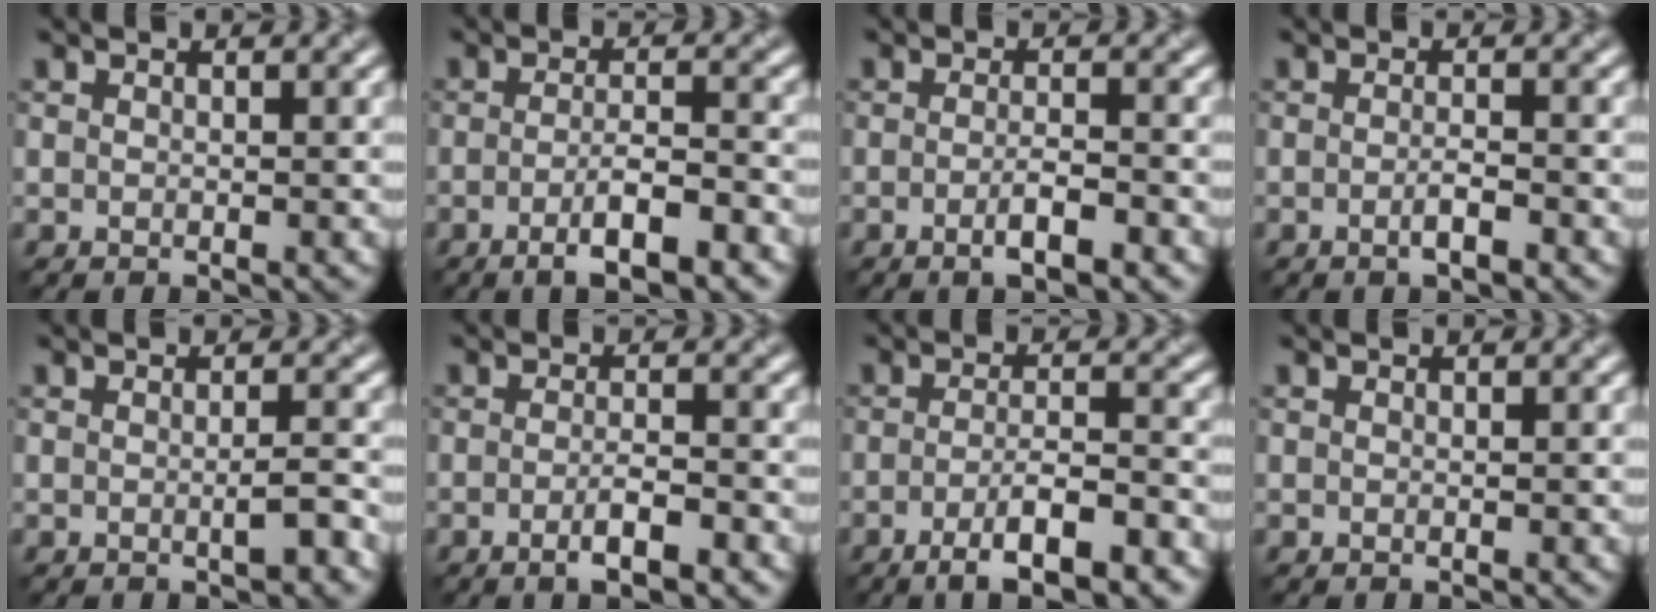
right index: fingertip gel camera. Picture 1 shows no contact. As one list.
[{"total": 4.8, "force": [-2.3, 1.0, 4.1], "torque": [-0.068, 0.001, -0.038]}, {"total": 2.9, "force": [-1.2, 0.7, 2.6], "torque": [-0.042, 0.000, -0.020]}, {"total": 1.9, "force": [-0.7, 0.4, 1.7], "torque": [-0.028, -0.001, -0.015]}, {"total": 1.7, "force": [-0.4, 0.2, 1.6], "torque": [-0.027, -0.001, -0.007]}, {"total": 3.2, "force": [-1.4, 0.8, 2.8], "torque": [-0.046, 0.000, -0.024]}, {"total": 5.8, "force": [-3.1, 1.2, 4.7], "torque": [-0.076, 0.003, -0.051]}, {"total": 0.0}]